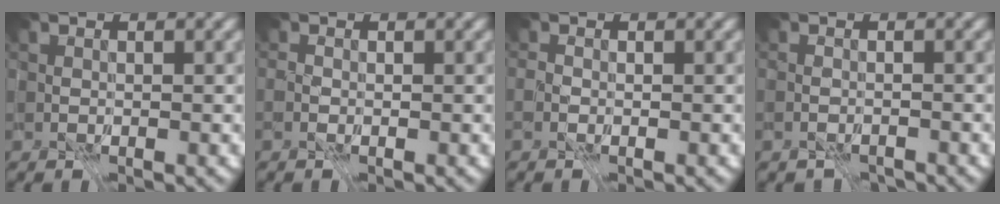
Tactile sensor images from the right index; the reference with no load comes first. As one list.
[{"total": 0.8, "force": [0.0, 0.7, 0.4], "torque": [0.005, 0.007, -0.019]}, {"total": 0.5, "force": [-0.4, 0.4, 0.1], "torque": [0.018, 0.002, -0.031]}, {"total": 2.8, "force": [-2.1, 1.8, 0.4], "torque": [-0.001, -0.013, -0.061]}]